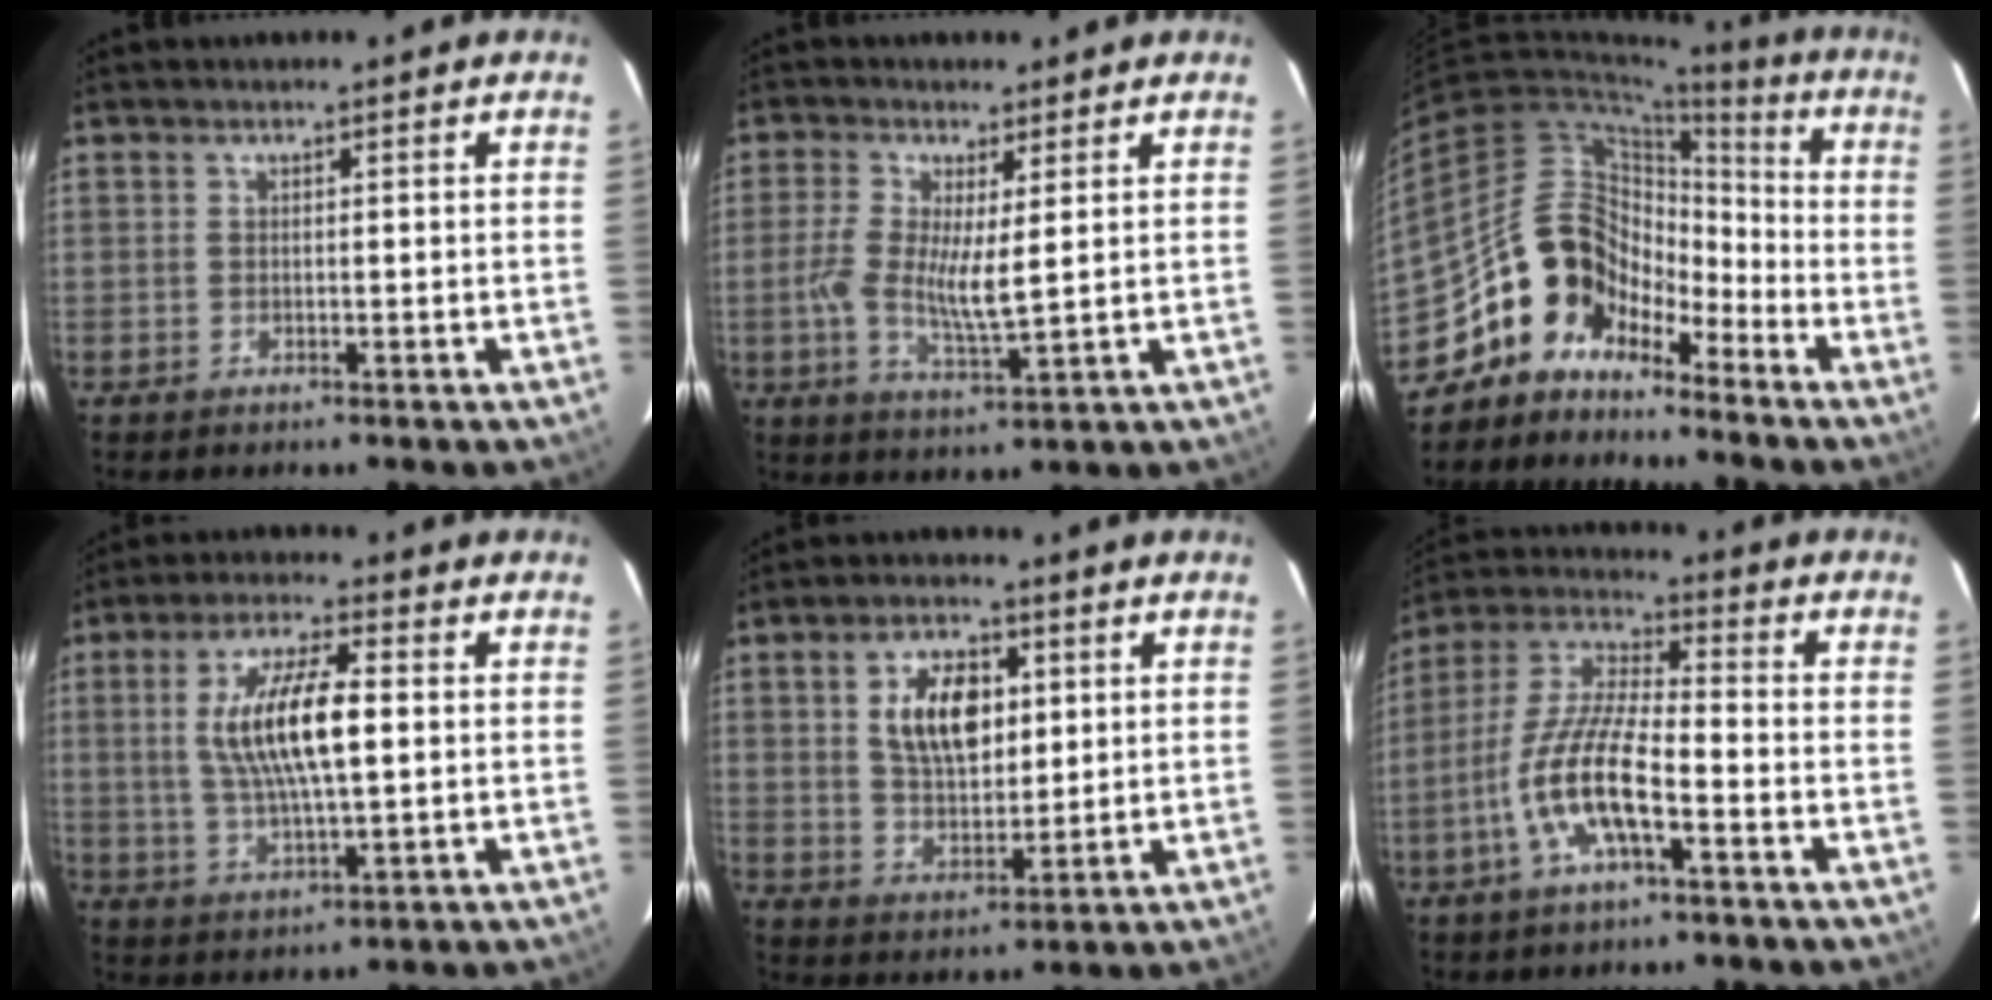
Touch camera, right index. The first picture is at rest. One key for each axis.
{"total": 7.0, "fx": 0.6, "fy": 1.9, "fz": 6.7, "tx": -0.145, "ty": -0.005, "tz": 0.007}
{"total": 11.4, "fx": -8.6, "fy": 7.1, "fz": 2.6, "tx": -0.041, "ty": 0.039, "tz": -0.171}
{"total": 12.0, "fx": 1.3, "fy": 3.2, "fz": 11.5, "tx": -0.224, "ty": 0.004, "tz": 0.029}
{"total": 10.5, "fx": 2.9, "fy": 5.8, "fz": 8.3, "tx": -0.151, "ty": 0.012, "tz": 0.057}
{"total": 12.4, "fx": -5.1, "fy": 3.2, "fz": 10.9, "tx": -0.231, "ty": -0.001, "tz": -0.101}